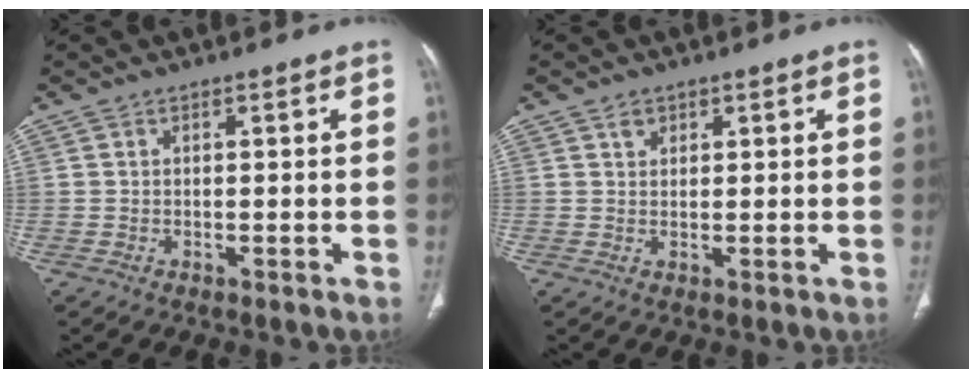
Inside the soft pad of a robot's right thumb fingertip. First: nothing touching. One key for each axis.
{"total": 1.8, "fx": 1.0, "fy": 1.3, "fz": 0.5, "tx": 0.003, "ty": -0.005, "tz": 0.016}